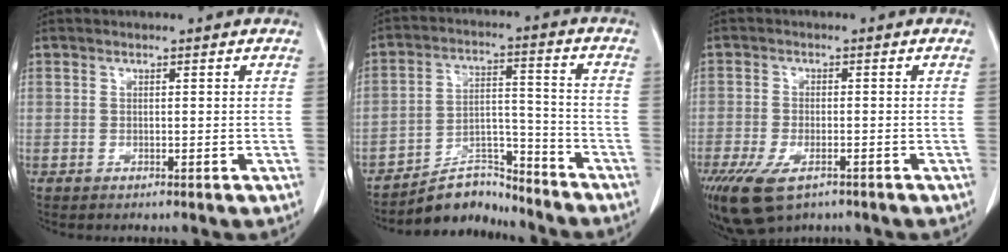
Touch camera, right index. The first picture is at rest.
{"total": 8.1, "force": [-7.8, 2.3, 0.3], "torque": [0.002, 0.039, -0.134]}
{"total": 10.6, "force": [-6.3, 5.1, 6.8], "torque": [-0.147, -0.019, -0.102]}